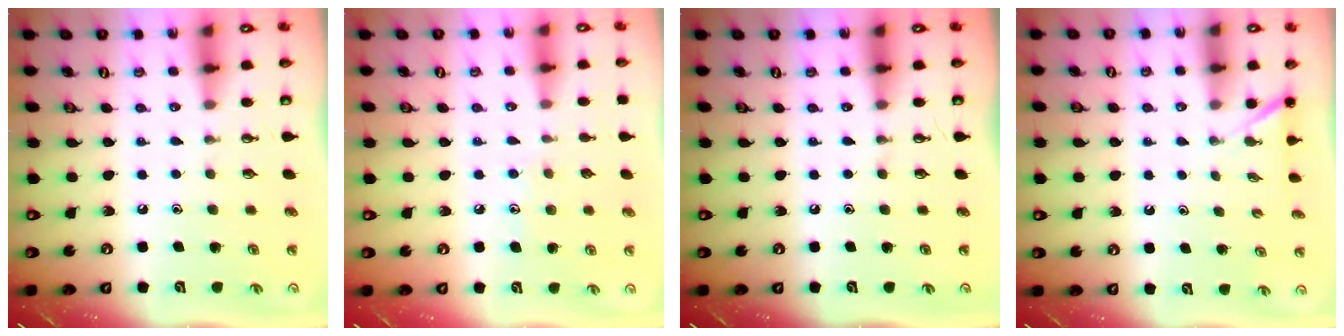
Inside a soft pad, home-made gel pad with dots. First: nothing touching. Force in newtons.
{"total": 6.5, "press": 6.5, "slide": 0.6}
{"total": 0.0}
{"total": 1.5, "press": 1.5, "slide": 0.1}